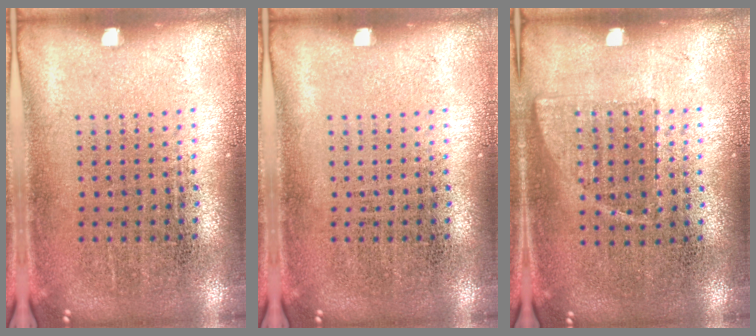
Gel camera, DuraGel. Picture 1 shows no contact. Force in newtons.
{"total": 0.0}
{"total": 0.8, "press": 0.7, "slide": 0.3}